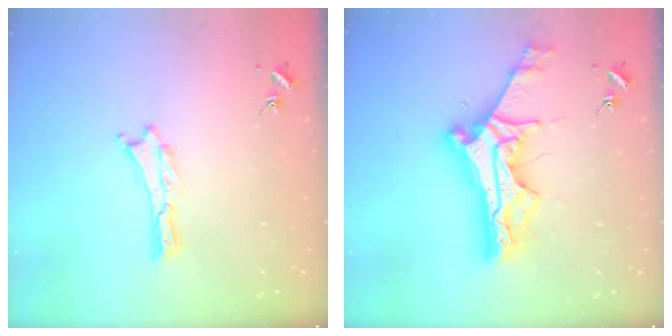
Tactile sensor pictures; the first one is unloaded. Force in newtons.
{"total": 12.3, "press": 12.3, "slide": 1.1}